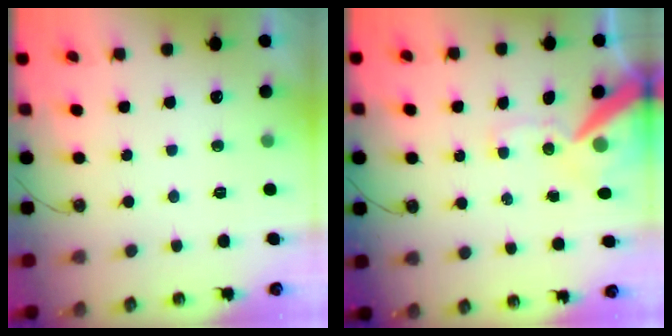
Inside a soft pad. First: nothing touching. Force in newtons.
{"total": 13.9, "press": 13.7, "slide": 2.2}